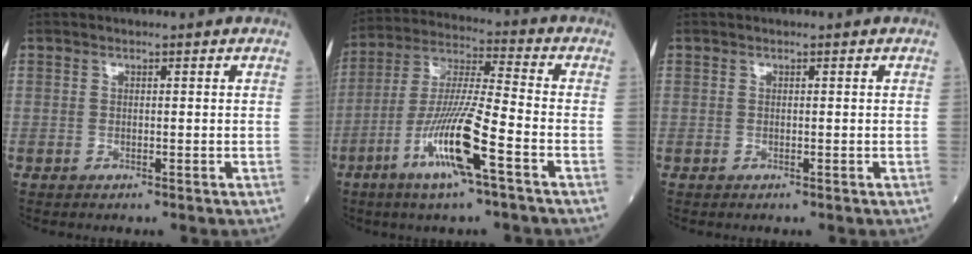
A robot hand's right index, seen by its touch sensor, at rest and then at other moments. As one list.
[{"total": 13.0, "force": [-5.7, 0.3, 11.7], "torque": [-0.236, -0.011, -0.109]}, {"total": 0.0}]